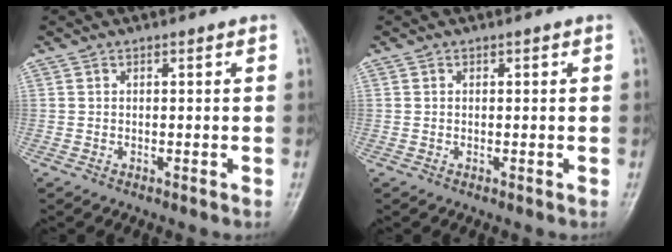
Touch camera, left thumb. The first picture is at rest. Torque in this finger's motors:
{"motor_torque": [0.24, 0.04, 0.36, -0.04, 0.00]}